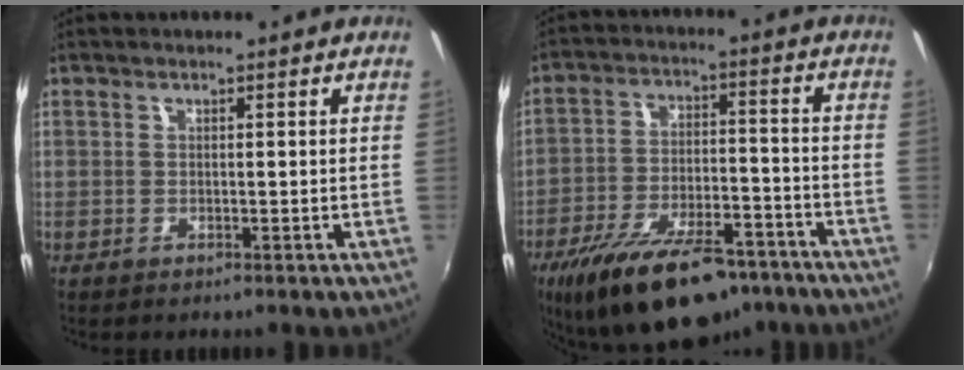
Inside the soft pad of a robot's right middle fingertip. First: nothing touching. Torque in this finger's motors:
{"motor_torque": [1.08, -1.06, 0.35, 0.21]}